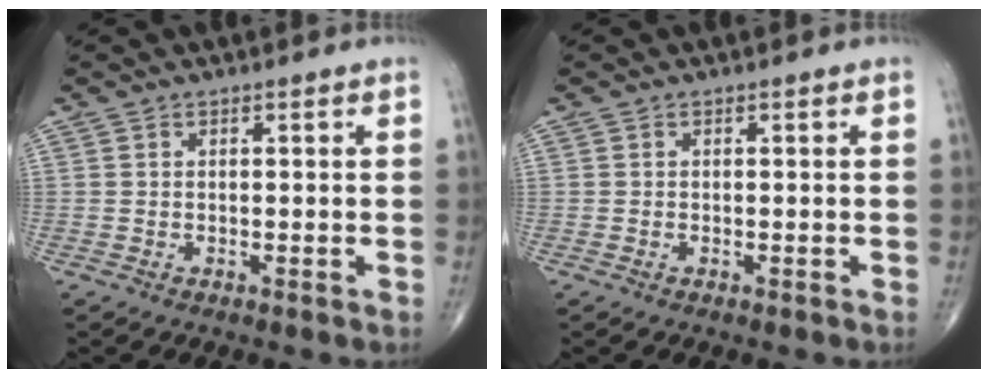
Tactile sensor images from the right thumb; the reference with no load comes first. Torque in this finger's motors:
{"motor_torque": [0.21, 0.00, -0.06, -0.13, 0.03]}